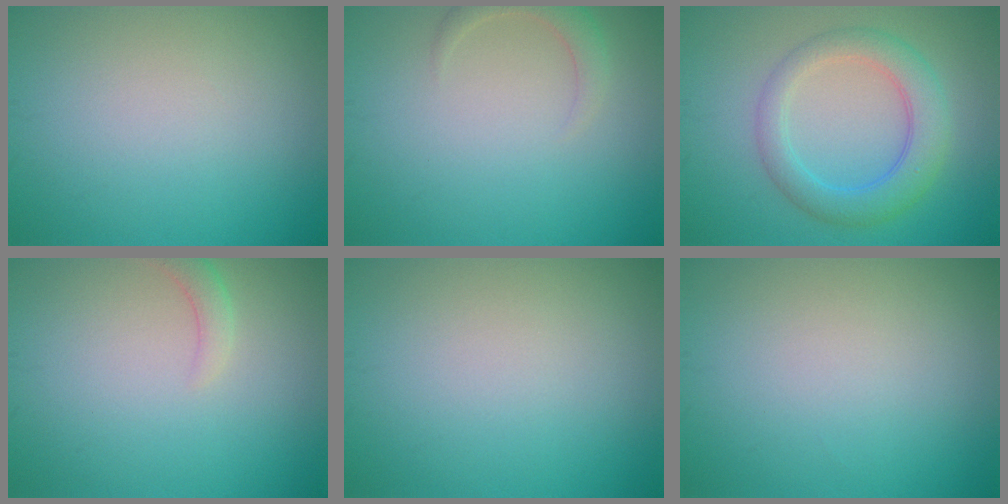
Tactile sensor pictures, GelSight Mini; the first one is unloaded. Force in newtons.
{"total": 2.1, "press": 2.1, "slide": 0.3}
{"total": 4.8, "press": 4.8, "slide": 0.1}
{"total": 1.6, "press": 1.6, "slide": 0.3}
{"total": 0.0}
{"total": 0.0}